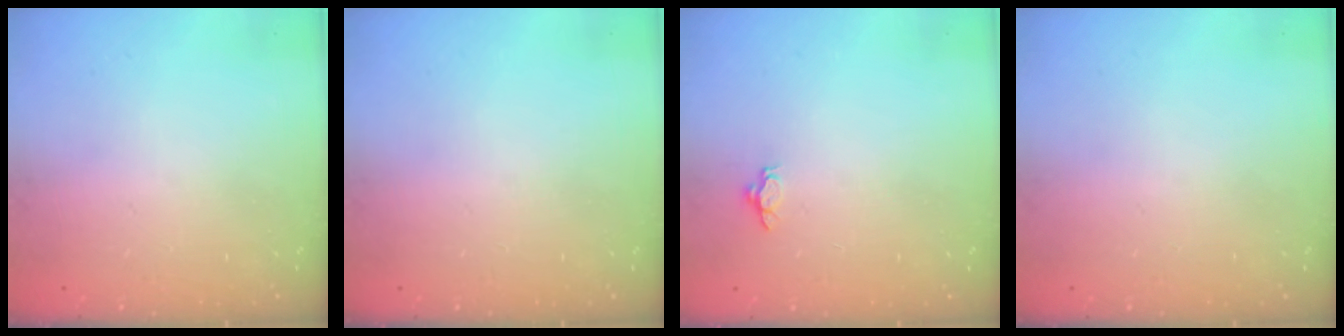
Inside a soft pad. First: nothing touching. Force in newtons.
{"total": 0.0}
{"total": 2.7, "press": 2.6, "slide": 1.0}
{"total": 0.0}